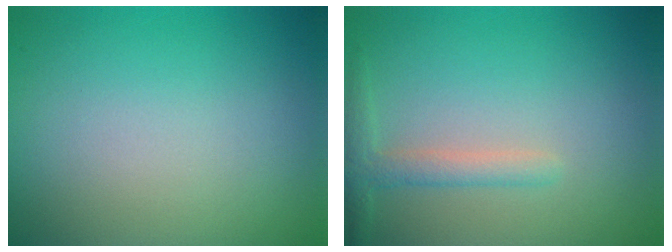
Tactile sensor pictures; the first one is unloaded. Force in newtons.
{"total": 1.9, "press": 1.9, "slide": 0.1}